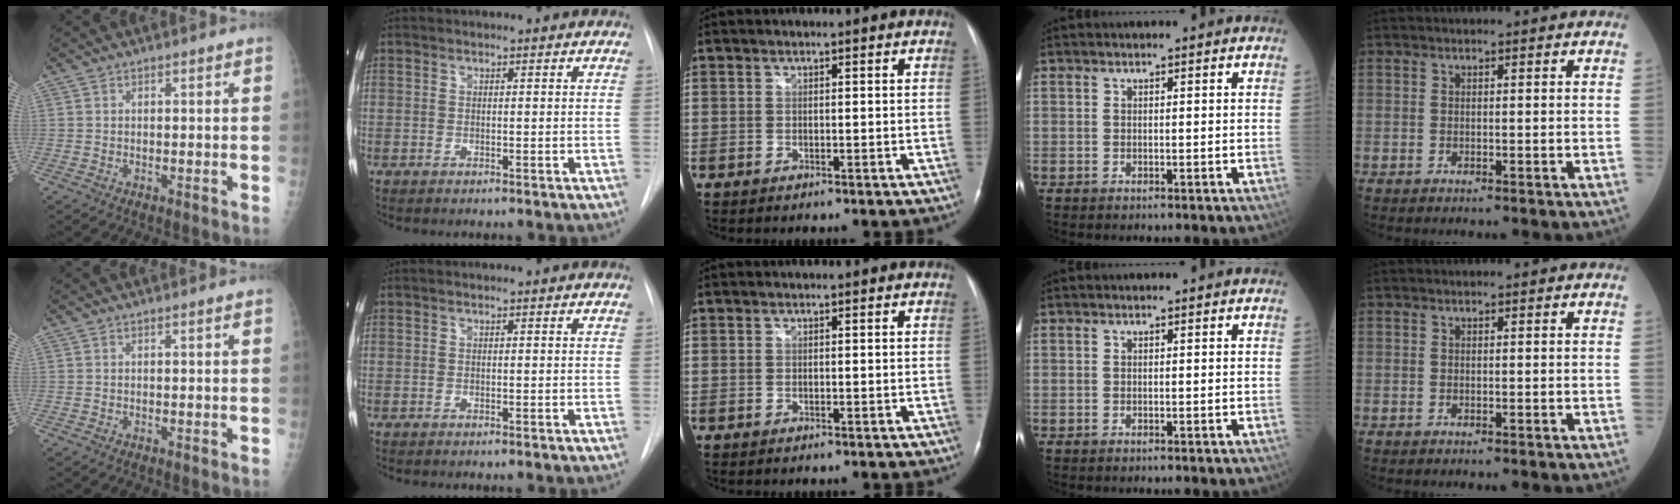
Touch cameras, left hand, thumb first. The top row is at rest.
{}